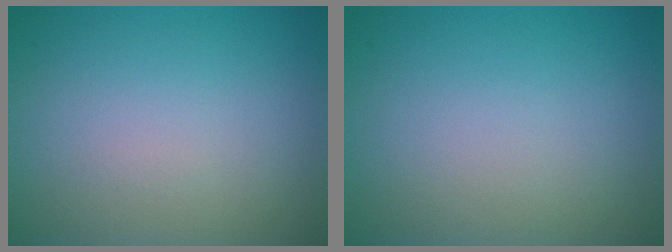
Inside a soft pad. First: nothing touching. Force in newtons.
{"total": 0.0}